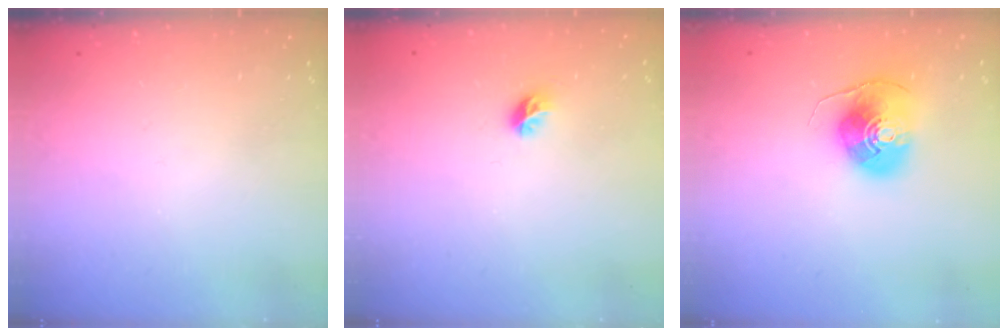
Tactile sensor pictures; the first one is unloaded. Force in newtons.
{"total": 5.4, "press": 5.2, "slide": 1.4}
{"total": 9.8, "press": 9.7, "slide": 1.2}